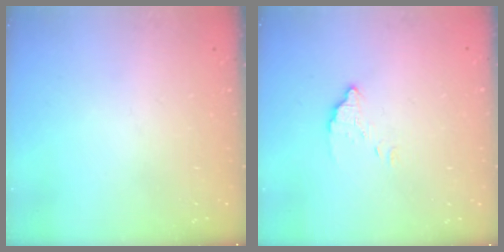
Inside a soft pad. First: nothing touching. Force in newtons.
{"total": 2.6, "press": 2.6, "slide": 0.0}